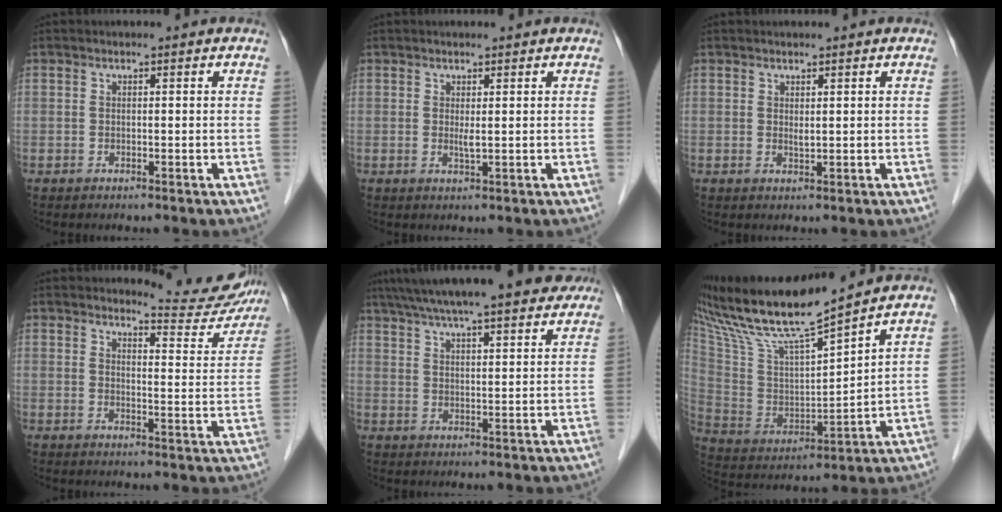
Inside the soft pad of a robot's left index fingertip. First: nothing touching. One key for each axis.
{"total": 1.1, "fx": 0.3, "fy": 0.0, "fz": 1.1, "tx": -0.025, "ty": -0.003, "tz": 0.009}
{"total": 1.0, "fx": 0.6, "fy": 0.2, "fz": 0.8, "tx": -0.015, "ty": -0.002, "tz": 0.011}
{"total": 8.8, "fx": 8.7, "fy": 0.9, "fz": 0.3, "tx": 0.004, "ty": -0.035, "tz": 0.097}
{"total": 21.4, "fx": 18.1, "fy": 3.3, "fz": 10.9, "tx": -0.181, "ty": 0.047, "tz": 0.250}
{"total": 15.5, "fx": 13.7, "fy": -0.7, "fz": 7.3, "tx": -0.150, "ty": 0.000, "tz": 0.262}